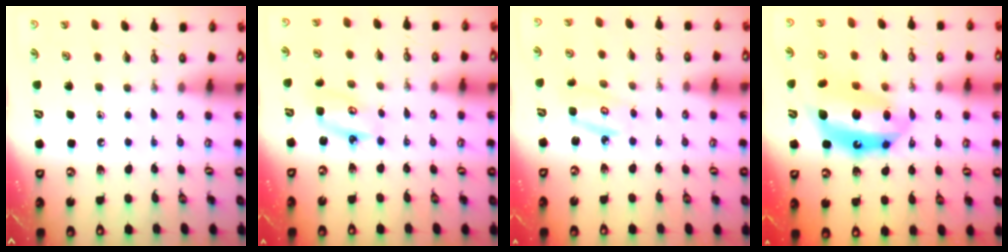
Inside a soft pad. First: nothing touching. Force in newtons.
{"total": 3.9, "press": 3.9, "slide": 0.2}
{"total": 3.8, "press": 3.8, "slide": 0.2}
{"total": 15.9, "press": 15.8, "slide": 1.3}